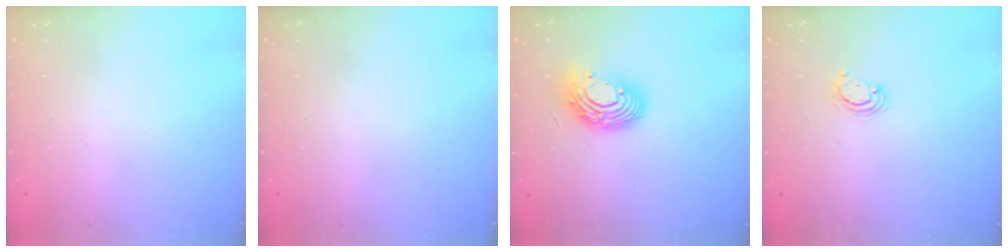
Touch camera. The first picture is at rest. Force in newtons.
{"total": 0.0}
{"total": 12.1, "press": 12.0, "slide": 1.0}
{"total": 3.0, "press": 3.0, "slide": 0.2}